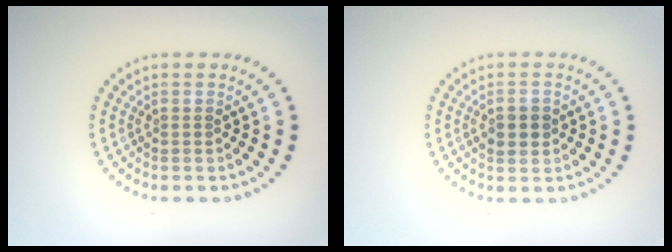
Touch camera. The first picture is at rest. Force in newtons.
{"total": 2.0, "press": 1.9, "slide": 0.2}